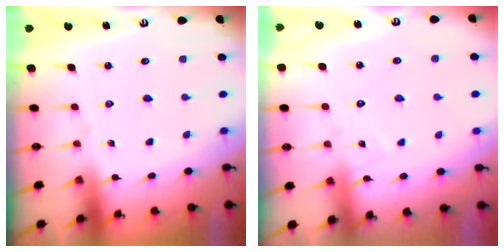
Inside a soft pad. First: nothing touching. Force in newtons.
{"total": 7.8, "press": 7.8, "slide": 0.5}